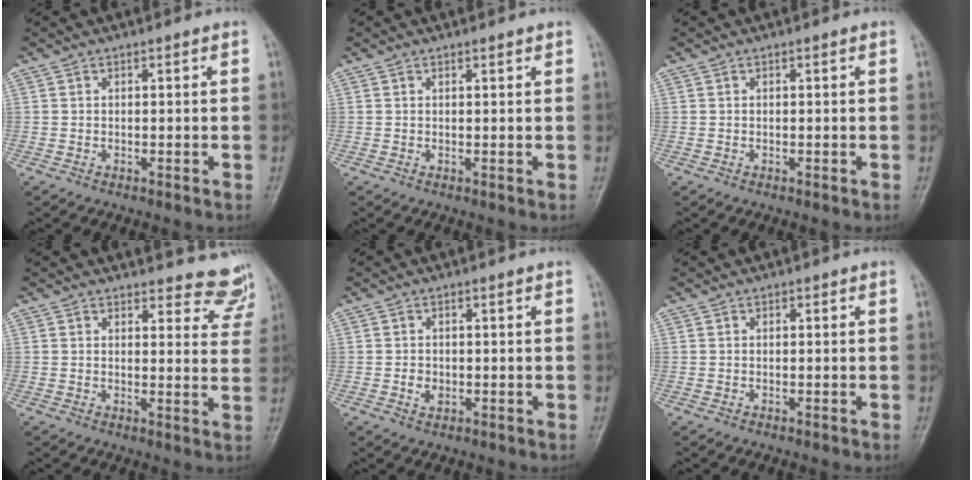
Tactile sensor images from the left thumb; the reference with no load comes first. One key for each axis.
{"total": 0.9, "fx": 0.8, "fy": 0.0, "fz": 0.5, "tx": -0.008, "ty": -0.005, "tz": 0.013}
{"total": 0.0}
{"total": 9.3, "fx": 8.9, "fy": 2.6, "fz": 0.4, "tx": 0.040, "ty": -0.070, "tz": 0.074}
{"total": 2.0, "fx": 0.0, "fy": 1.4, "fz": 1.4, "tx": -0.016, "ty": 0.001, "tz": 0.003}
{"total": 0.0}